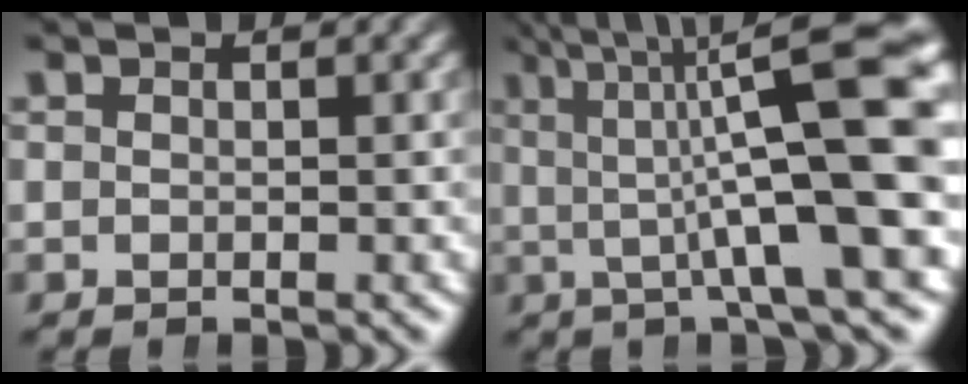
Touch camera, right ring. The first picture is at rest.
{"total": 11.1, "force": [2.2, 2.3, 10.6], "torque": [-0.118, 0.017, 0.030]}